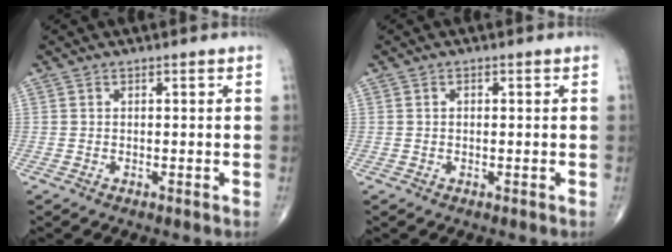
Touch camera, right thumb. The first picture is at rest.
{"total": 0.6, "force": [0.0, 0.5, 0.4], "torque": [-0.006, 0.002, -0.001]}